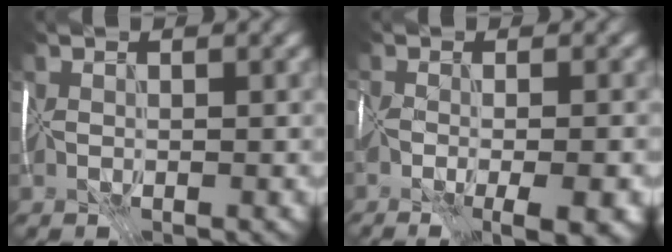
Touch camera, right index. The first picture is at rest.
{"total": 7.3, "force": [-3.2, 2.5, 6.0], "torque": [-0.082, -0.013, -0.037]}